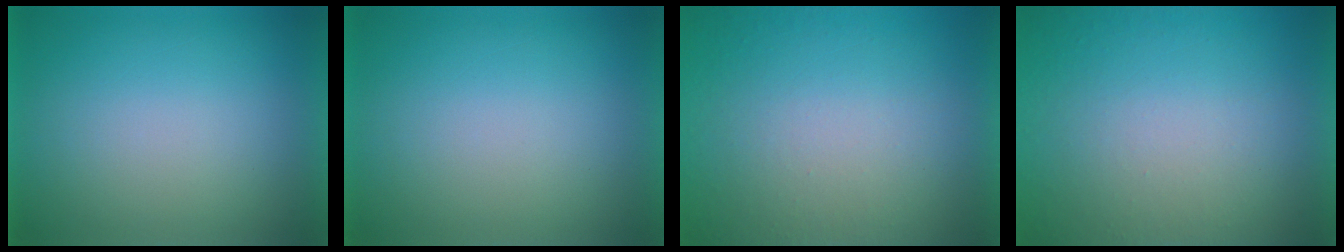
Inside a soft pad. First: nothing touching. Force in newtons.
{"total": 0.0}
{"total": 8.4}
{"total": 7.8}